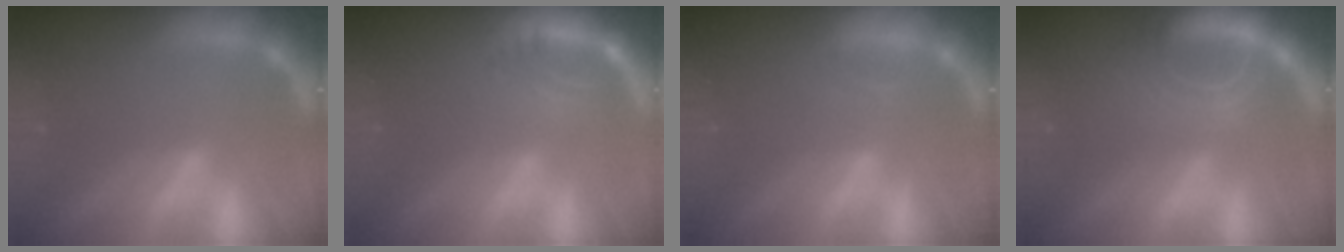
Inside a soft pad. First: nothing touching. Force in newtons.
{"total": 4.0}
{"total": 0.9}
{"total": 8.1}